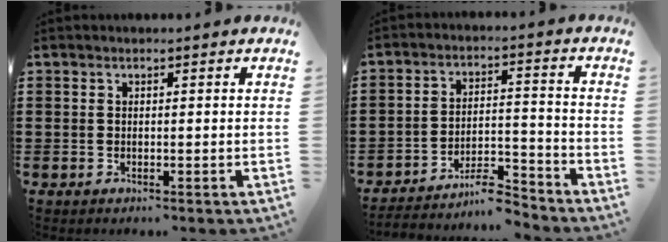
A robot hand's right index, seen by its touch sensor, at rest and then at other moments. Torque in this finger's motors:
{"motor_torque": [-1.90, -0.24, -1.05, -0.21]}